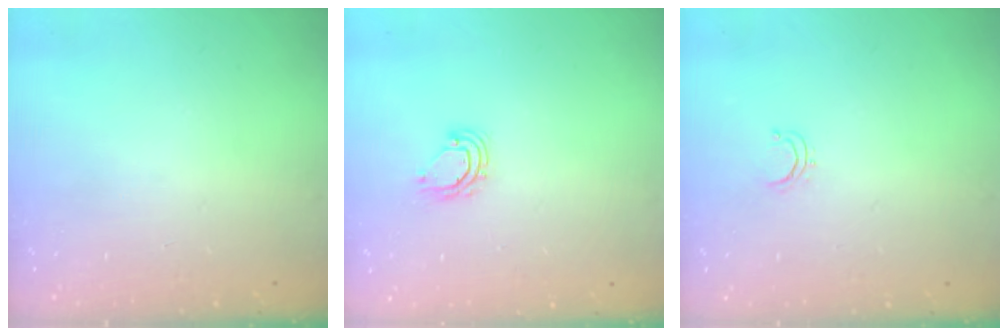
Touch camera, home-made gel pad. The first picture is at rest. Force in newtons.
{"total": 5.4, "press": 5.4, "slide": 0.3}
{"total": 2.8, "press": 2.8, "slide": 0.2}